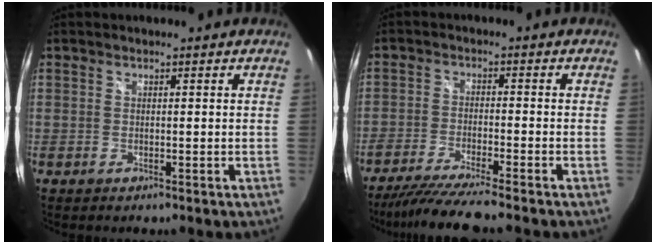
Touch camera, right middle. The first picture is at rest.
{"total": 9.6, "force": [-8.4, -1.0, 4.5], "torque": [-0.106, -0.028, -0.148]}